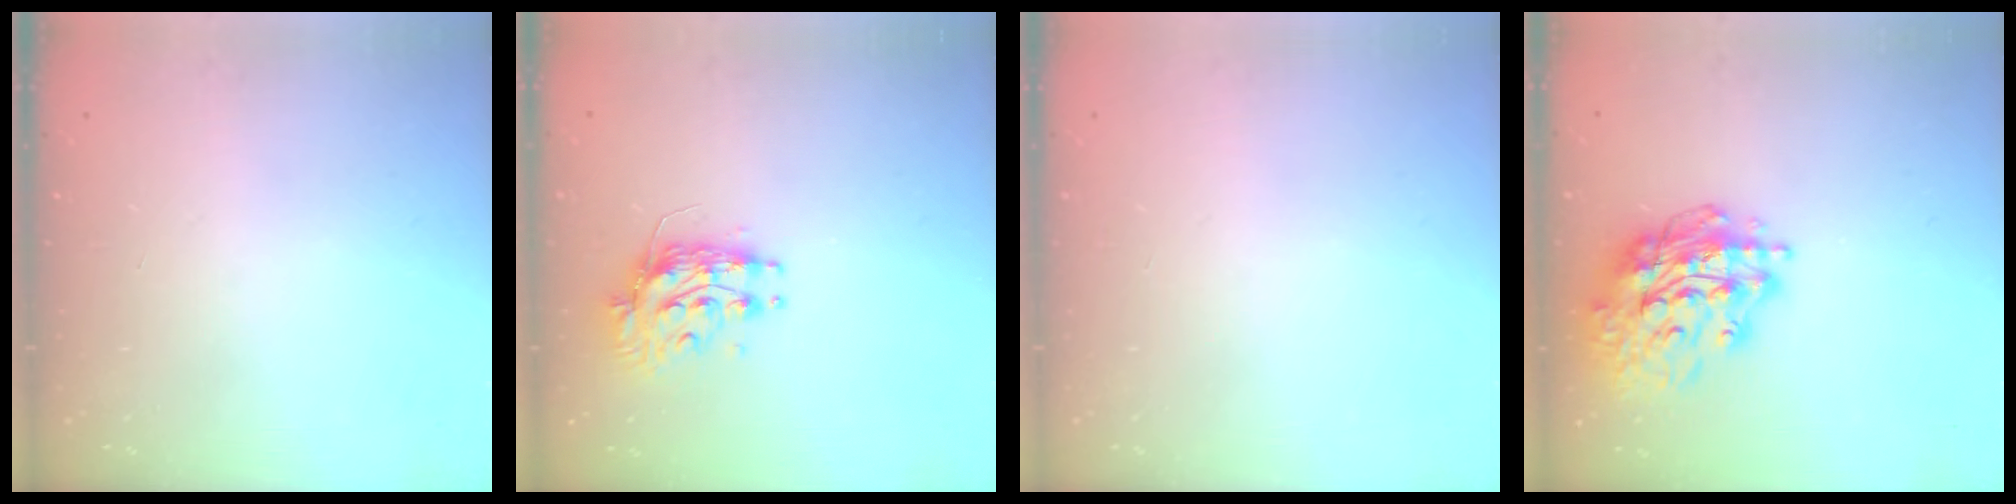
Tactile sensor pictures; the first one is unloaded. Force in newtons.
{"total": 9.2, "press": 9.2, "slide": 0.7}
{"total": 0.0}
{"total": 18.9, "press": 18.8, "slide": 2.2}